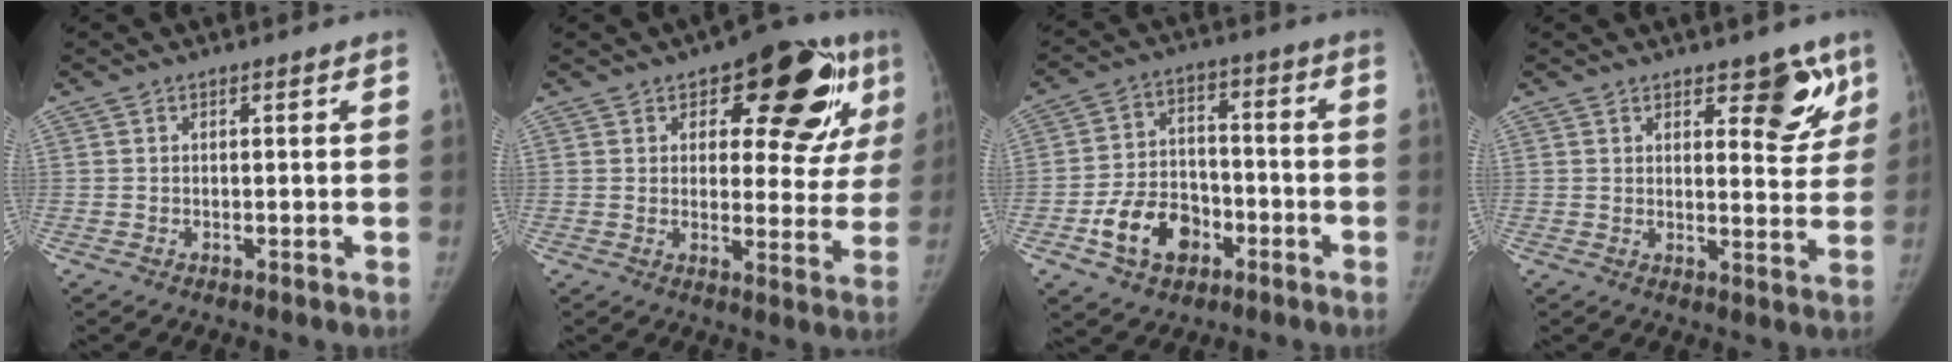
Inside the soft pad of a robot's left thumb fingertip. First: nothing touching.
{"total": 19.4, "force": [8.1, 9.0, 15.1], "torque": [-0.146, -0.011, 0.105]}
{"total": 12.2, "force": [-5.3, 8.8, 6.6], "torque": [-0.085, 0.035, -0.089]}
{"total": 7.8, "force": [4.8, 3.5, 5.1], "torque": [-0.024, -0.029, 0.062]}